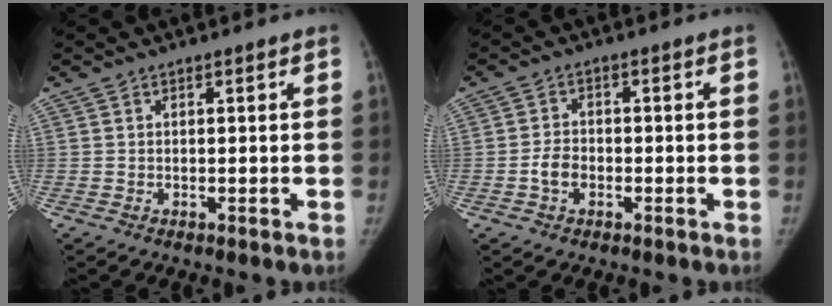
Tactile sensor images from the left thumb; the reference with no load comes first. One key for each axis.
{"total": 3.7, "fx": -1.2, "fy": 2.6, "fz": 2.3, "tx": -0.037, "ty": 0.014, "tz": -0.025}